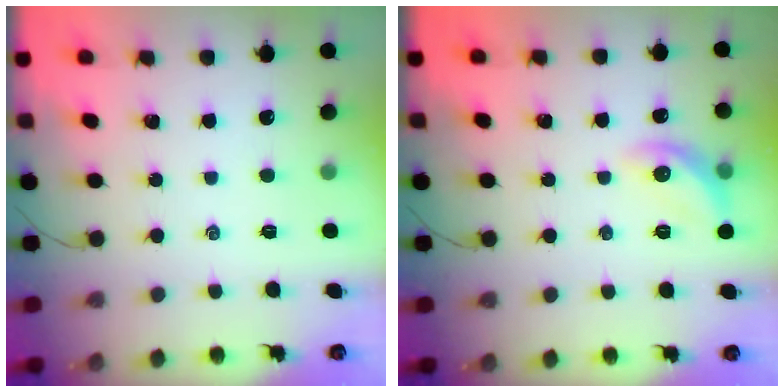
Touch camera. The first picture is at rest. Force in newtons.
{"total": 9.8, "press": 9.8, "slide": 0.2}